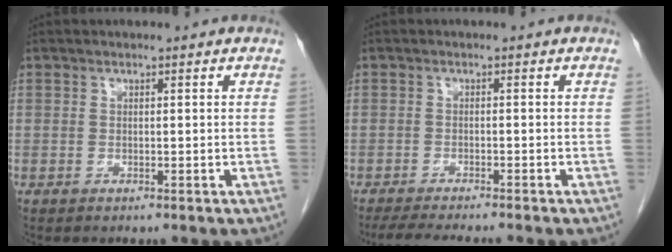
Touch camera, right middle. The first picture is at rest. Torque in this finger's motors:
{"motor_torque": [0.05, -0.03, 0.01, 0.03]}